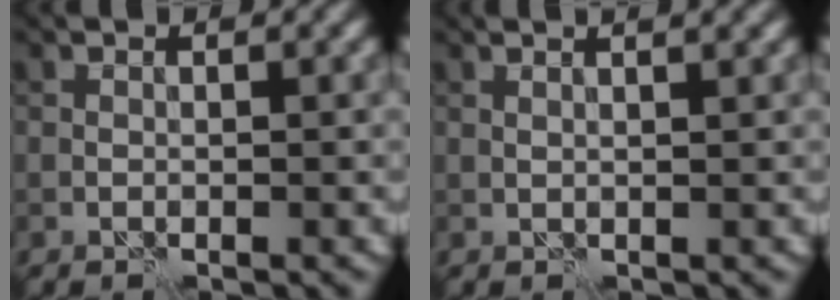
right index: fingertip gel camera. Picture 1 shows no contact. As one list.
[{"total": 4.0, "force": [2.3, 1.7, 2.7], "torque": [-0.016, 0.031, 0.001]}]